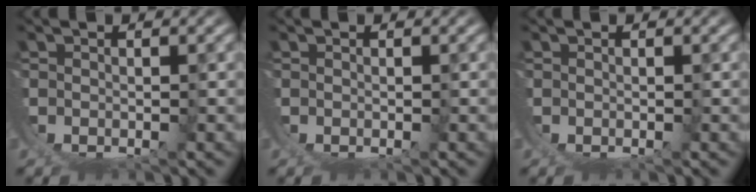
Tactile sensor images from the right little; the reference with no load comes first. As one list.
[{"total": 0.0}, {"total": 0.0}]